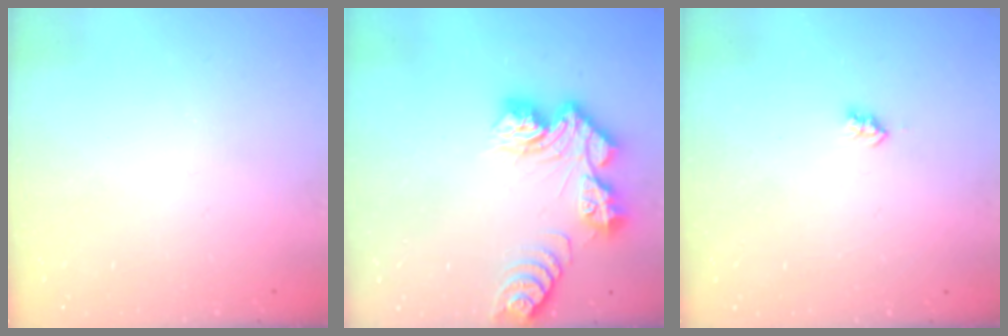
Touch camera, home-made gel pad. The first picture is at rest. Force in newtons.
{"total": 13.2, "press": 13.2, "slide": 1.2}
{"total": 2.6, "press": 2.5, "slide": 0.4}